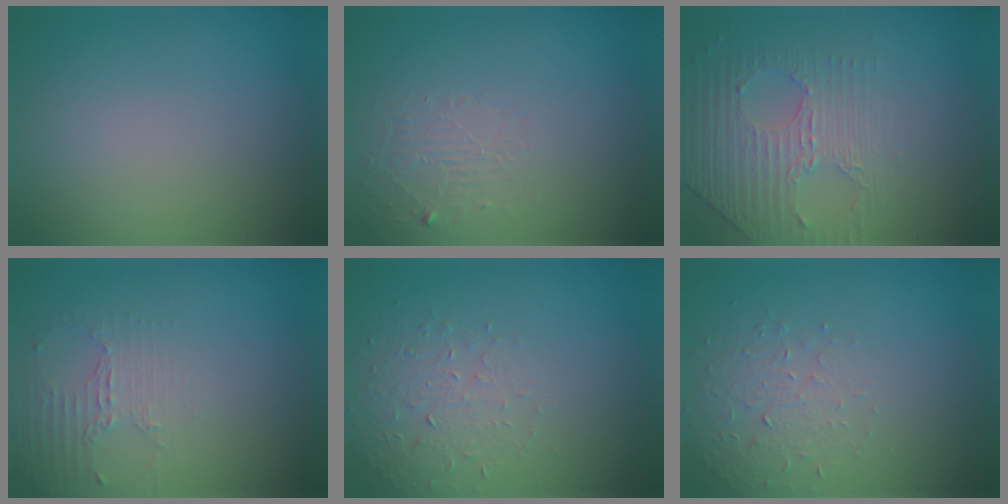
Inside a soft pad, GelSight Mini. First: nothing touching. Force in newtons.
{"total": 1.4, "press": 0.1, "slide": 1.4}
{"total": 4.3, "press": 2.9, "slide": 3.2}
{"total": 2.2, "press": 1.6, "slide": 1.5}
{"total": 1.6, "press": 1.1, "slide": 1.2}
{"total": 1.6, "press": 1.1, "slide": 1.2}